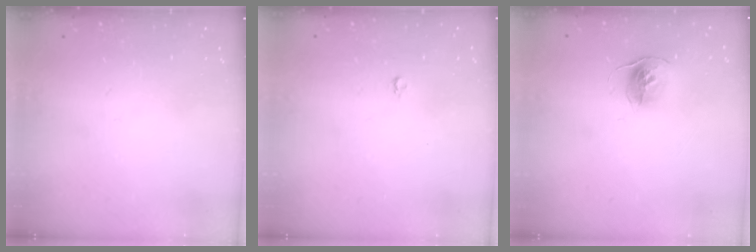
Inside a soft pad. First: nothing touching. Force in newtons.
{"total": 2.2, "press": 2.2, "slide": 0.2}
{"total": 11.1, "press": 11.1, "slide": 0.9}